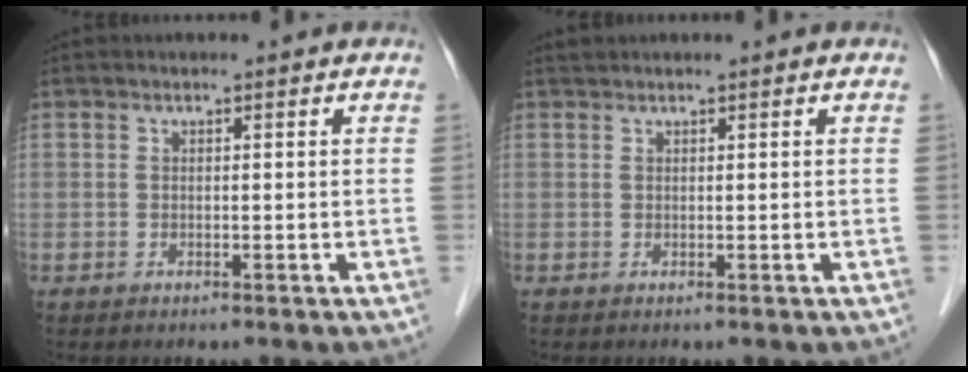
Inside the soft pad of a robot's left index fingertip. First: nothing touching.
{"total": 0.5, "force": [0.5, 0.0, -0.1], "torque": [-0.007, 0.009, 0.013]}